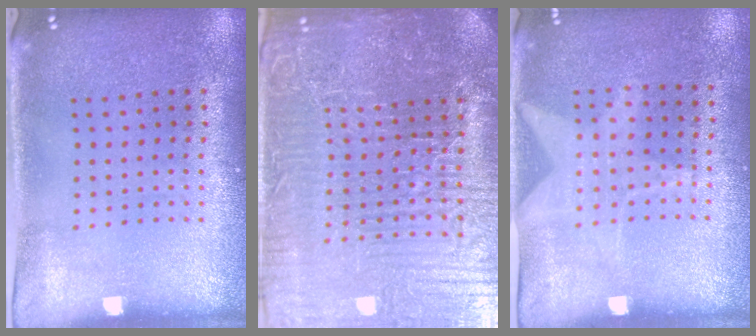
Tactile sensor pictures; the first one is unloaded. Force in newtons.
{"total": 6.5, "press": 5.9, "slide": 2.8}
{"total": 1.2, "press": 1.1, "slide": 0.3}